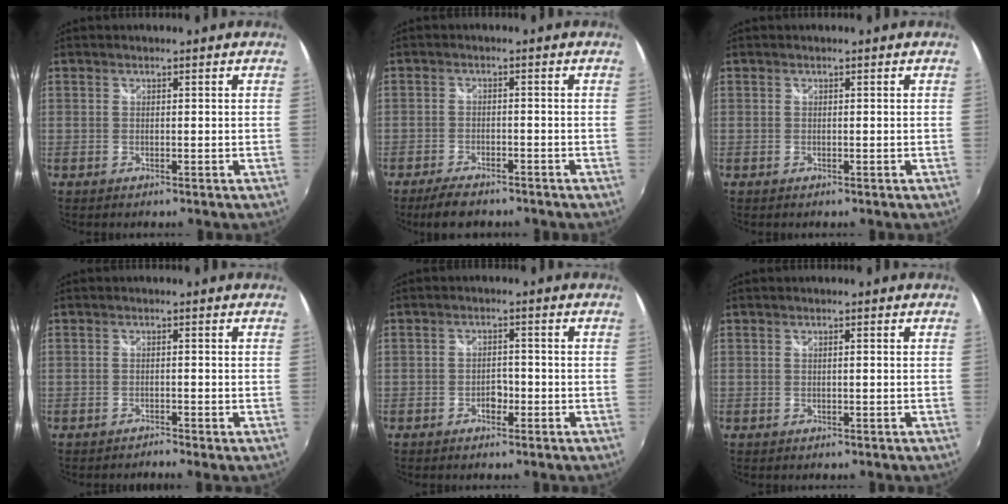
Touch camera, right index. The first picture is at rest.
{"total": 5.9, "force": [-5.0, 2.0, 2.5], "torque": [-0.067, -0.008, -0.081]}
{"total": 0.0}
{"total": 0.9, "force": [-0.9, 0.0, 0.0], "torque": [0.001, -0.006, -0.017]}
{"total": 2.5, "force": [-1.2, 1.7, 1.5], "torque": [-0.026, 0.003, -0.021]}
{"total": 0.6, "force": [0.1, 0.0, 0.6], "torque": [-0.010, 0.001, 0.000]}